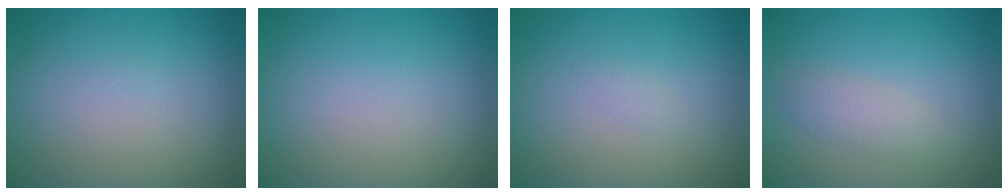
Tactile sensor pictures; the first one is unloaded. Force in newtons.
{"total": 0.0}
{"total": 0.6, "press": 0.6, "slide": 0.0}
{"total": 1.9, "press": 1.9, "slide": 0.1}